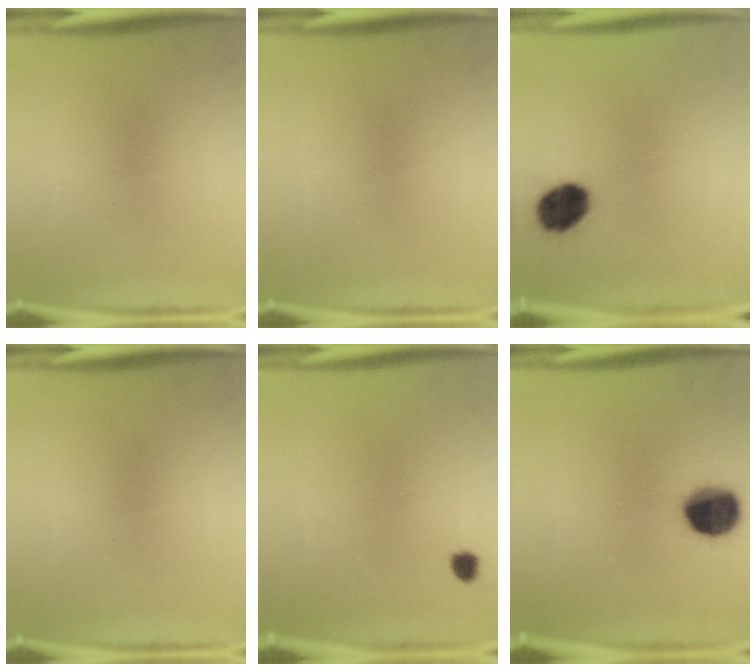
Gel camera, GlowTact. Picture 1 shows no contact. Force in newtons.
{"total": 0.0}
{"total": 10.4}
{"total": 0.0}
{"total": 1.4}
{"total": 11.6}